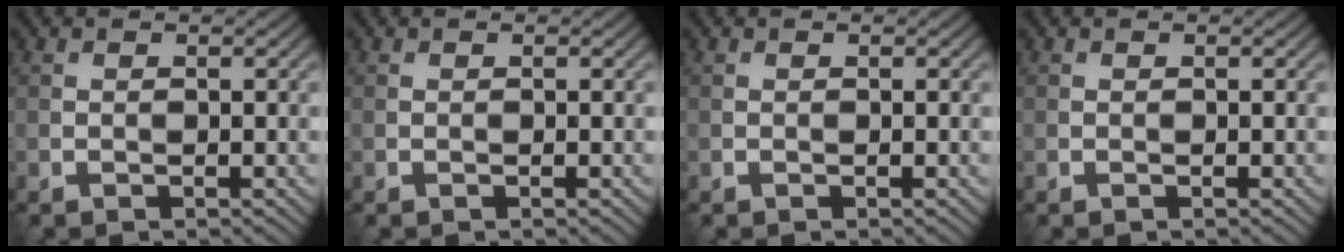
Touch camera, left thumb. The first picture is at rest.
{"total": 0.0}
{"total": 0.0}
{"total": 0.0}